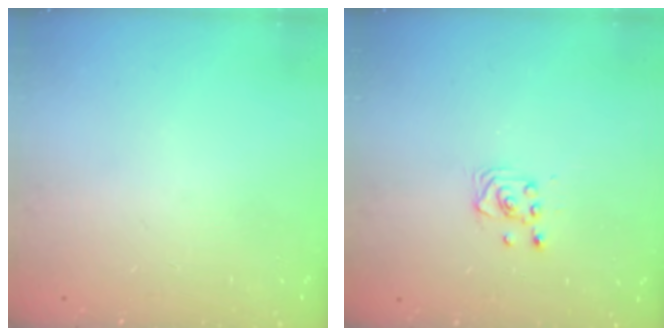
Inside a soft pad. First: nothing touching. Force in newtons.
{"total": 2.6, "press": 2.6, "slide": 0.2}